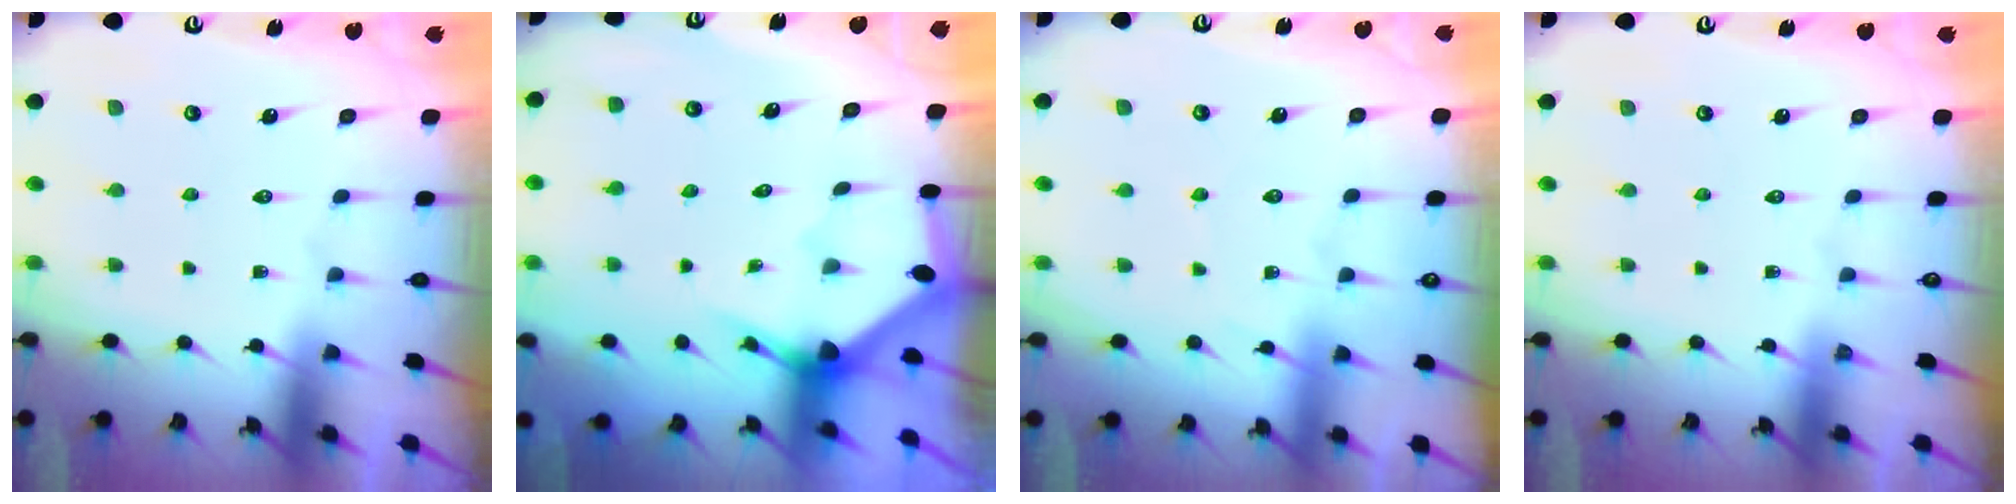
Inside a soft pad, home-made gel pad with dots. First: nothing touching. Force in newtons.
{"total": 3.0, "press": 3.0, "slide": 0.2}
{"total": 1.9, "press": 1.9, "slide": 0.2}
{"total": 0.0}